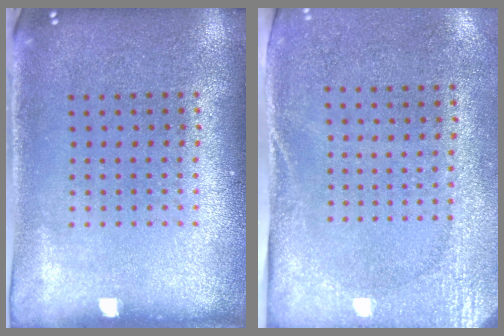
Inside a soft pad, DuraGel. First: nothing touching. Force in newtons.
{"total": 2.7, "press": 2.1, "slide": 1.6}